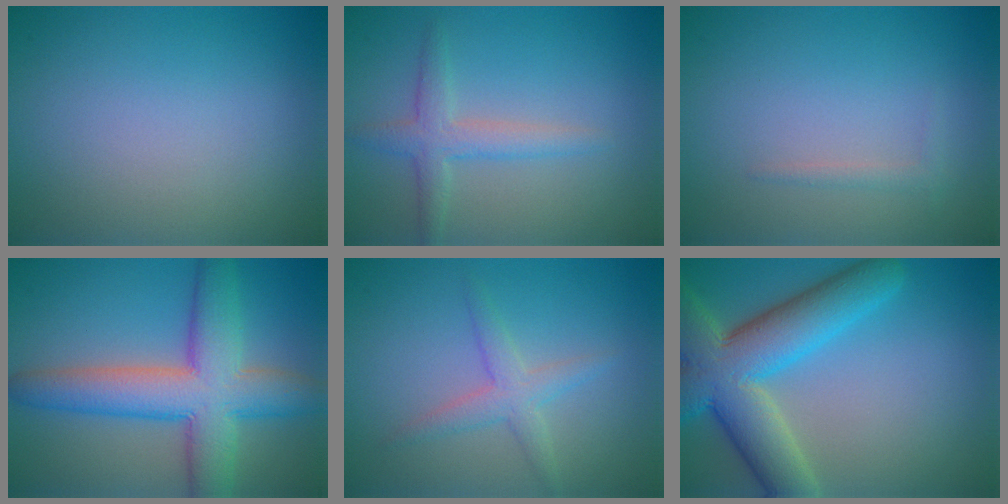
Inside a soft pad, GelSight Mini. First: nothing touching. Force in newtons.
{"total": 2.7, "press": 2.7, "slide": 0.0}
{"total": 0.8, "press": 0.8, "slide": 0.0}
{"total": 8.8, "press": 8.8, "slide": 0.3}
{"total": 2.3, "press": 2.3, "slide": 0.1}
{"total": 9.8, "press": 9.7, "slide": 0.8}